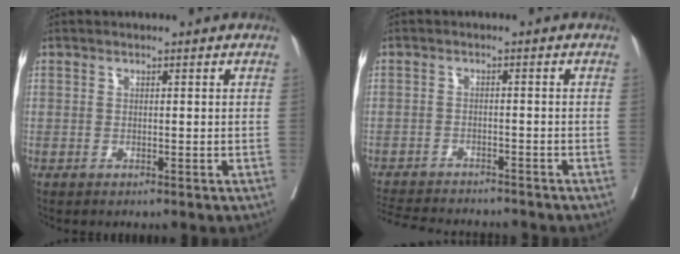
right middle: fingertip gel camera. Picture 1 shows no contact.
{"total": 12.1, "force": [-11.2, 2.3, 4.0], "torque": [-0.078, -0.005, -0.159]}